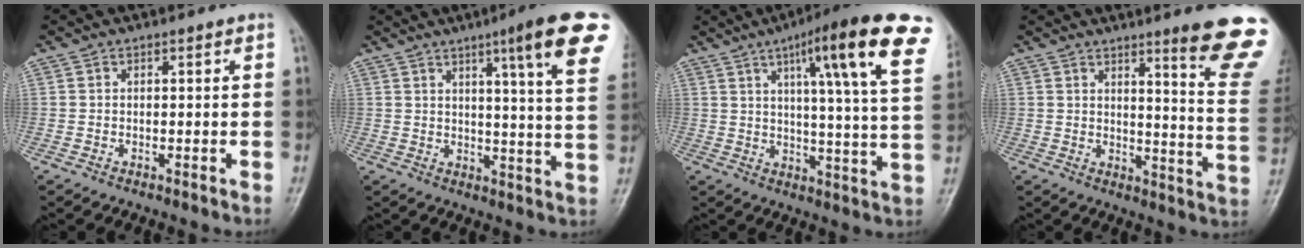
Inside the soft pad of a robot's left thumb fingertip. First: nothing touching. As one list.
[{"total": 15.9, "force": [8.4, 1.2, 13.4], "torque": [-0.160, -0.039, 0.098]}, {"total": 21.8, "force": [10.6, 3.0, 18.8], "torque": [-0.248, -0.025, 0.136]}, {"total": 15.4, "force": [10.5, 0.8, 11.2], "torque": [-0.114, -0.079, 0.127]}]